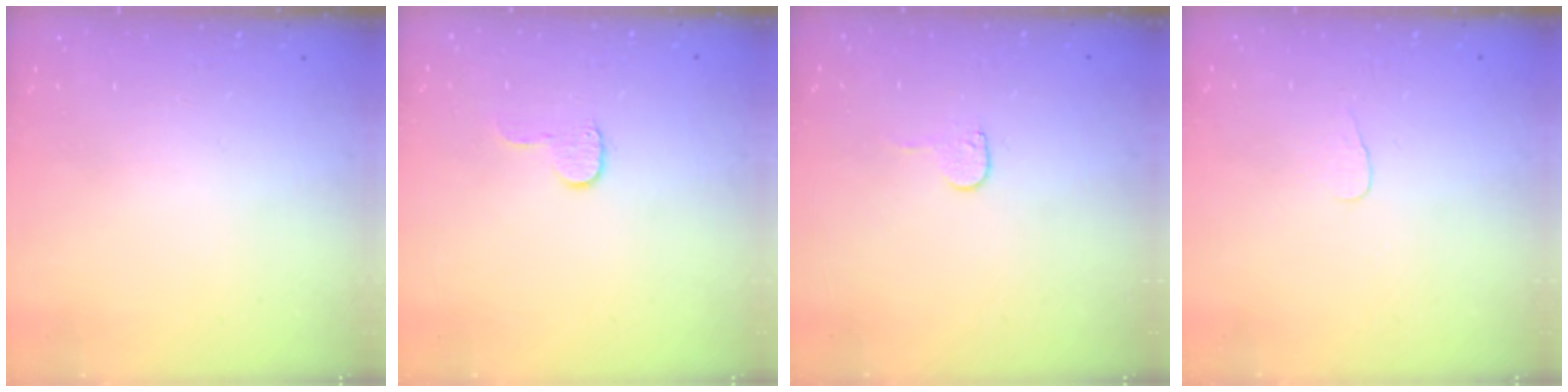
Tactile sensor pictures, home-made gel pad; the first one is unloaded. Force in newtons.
{"total": 4.6, "press": 4.6, "slide": 0.4}
{"total": 4.0, "press": 4.0, "slide": 0.3}
{"total": 2.8, "press": 2.7, "slide": 0.3}